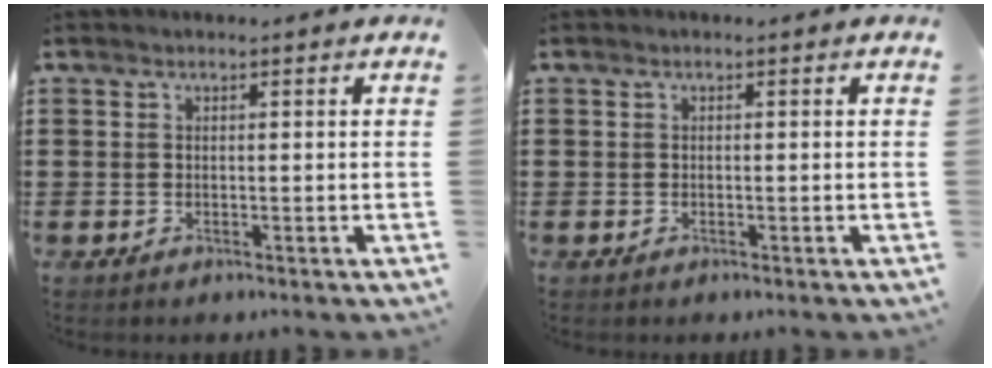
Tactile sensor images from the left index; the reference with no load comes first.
{"total": 0.0}